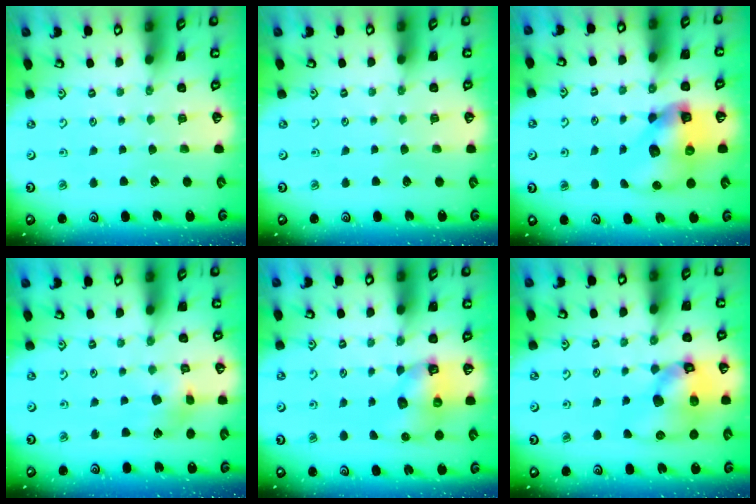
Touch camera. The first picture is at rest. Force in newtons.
{"total": 0.0}
{"total": 13.5, "press": 13.3, "slide": 1.9}
{"total": 6.5, "press": 6.5, "slide": 0.6}
{"total": 7.0, "press": 6.9, "slide": 0.4}
{"total": 14.4, "press": 14.2, "slide": 2.1}